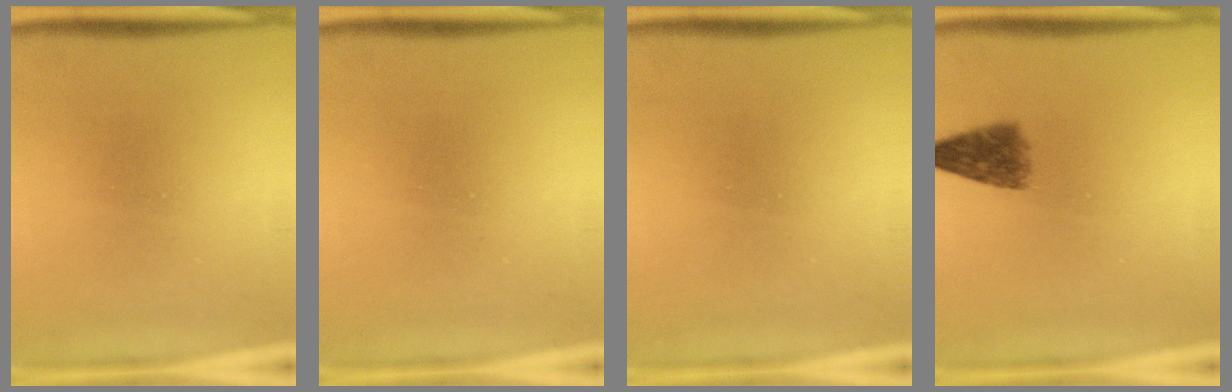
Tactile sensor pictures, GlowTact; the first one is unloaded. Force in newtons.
{"total": 0.0}
{"total": 1.6}
{"total": 4.8}